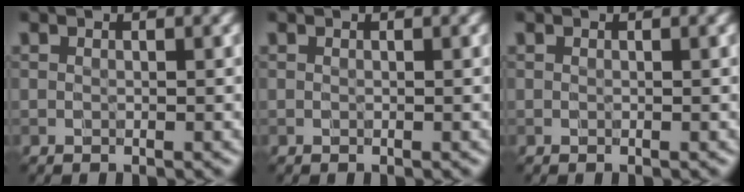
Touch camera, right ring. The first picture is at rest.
{"total": 0.0}
{"total": 0.0}